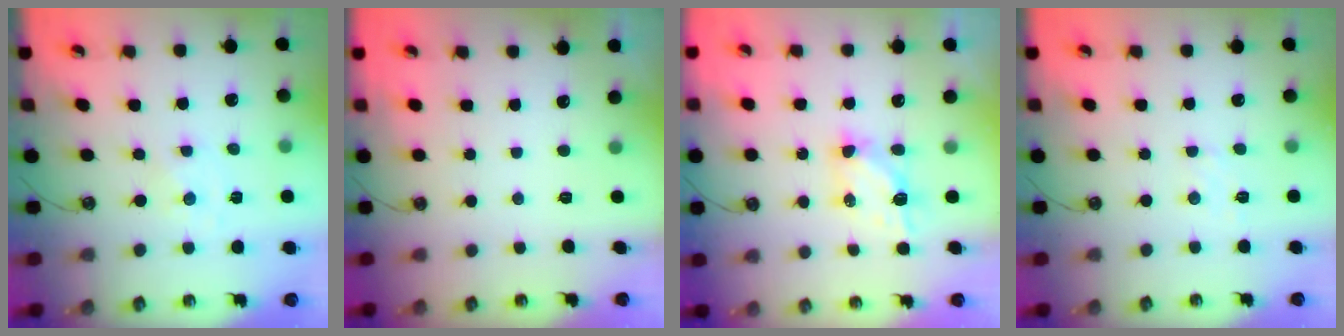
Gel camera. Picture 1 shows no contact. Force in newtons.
{"total": 0.0}
{"total": 5.9, "press": 5.9, "slide": 0.1}
{"total": 3.8, "press": 3.8, "slide": 0.5}